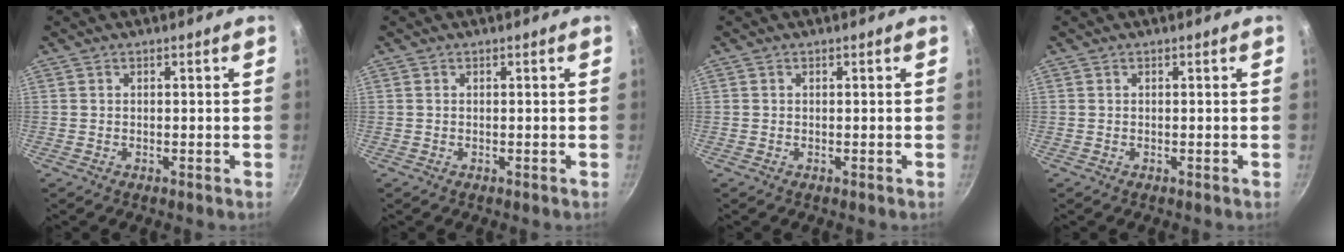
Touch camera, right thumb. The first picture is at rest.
{"total": 0.0}
{"total": 0.0}
{"total": 0.0}